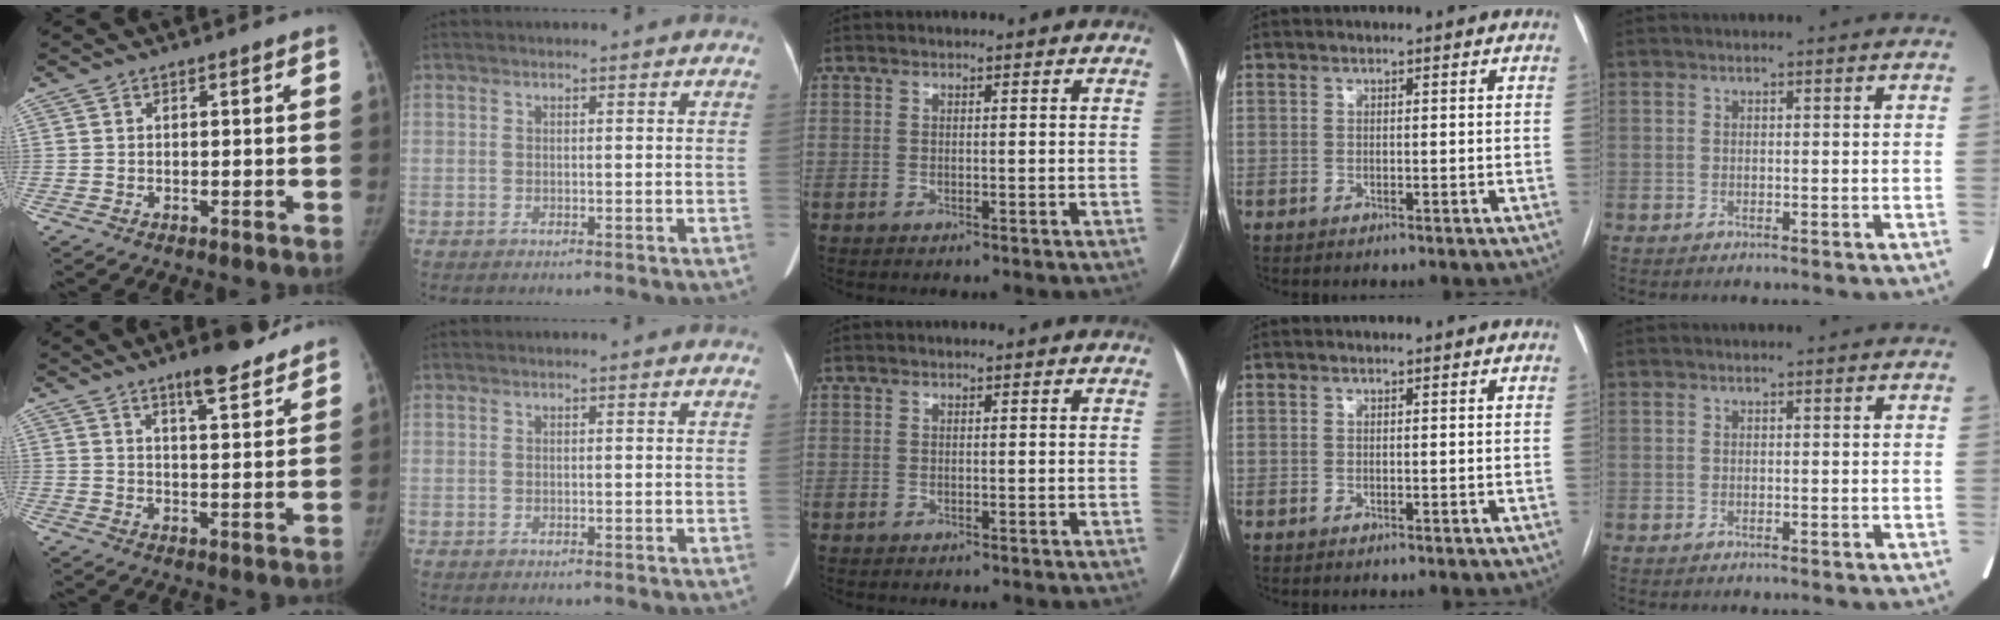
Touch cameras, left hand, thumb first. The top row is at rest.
{"thumb": {"total": 8.8, "force": [6.6, 2.0, 5.3], "torque": [-0.055, -0.041, 0.098]}}